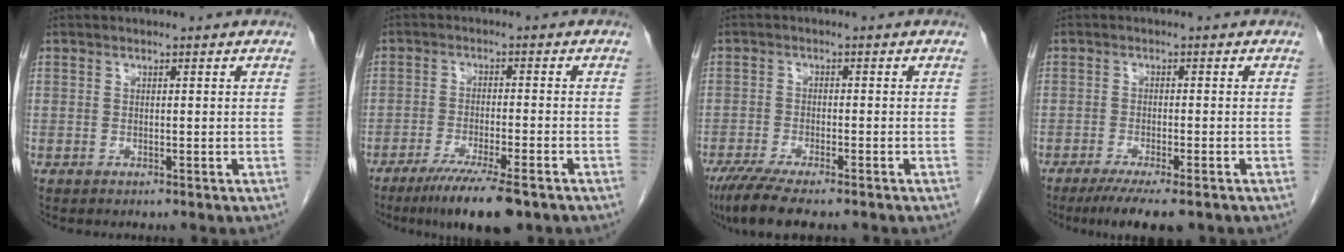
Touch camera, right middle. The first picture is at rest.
{"total": 9.7, "force": [-6.9, 0.9, 6.7], "torque": [-0.106, -0.022, -0.108]}
{"total": 8.7, "force": [-6.8, 1.5, 5.2], "torque": [-0.083, -0.018, -0.109]}
{"total": 7.6, "force": [-5.7, 1.1, 5.0], "torque": [-0.072, -0.016, -0.085]}